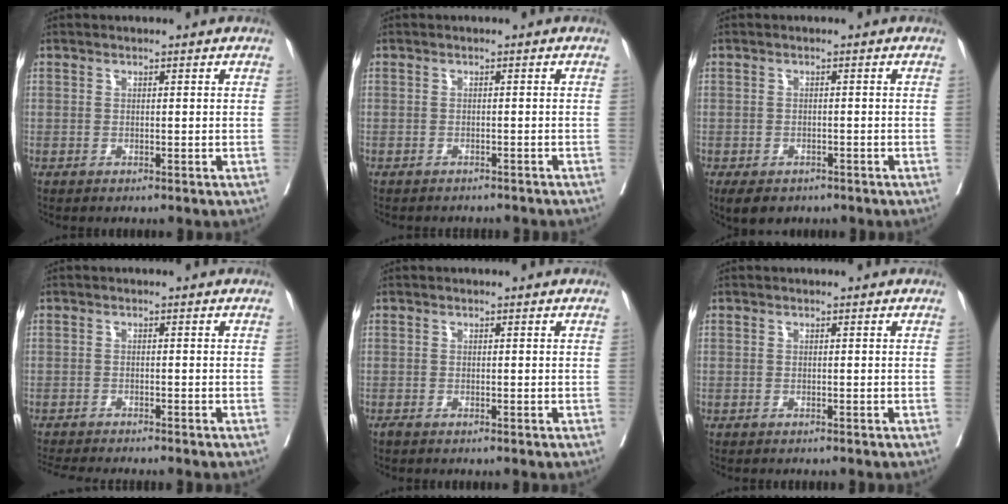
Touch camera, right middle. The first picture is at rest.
{"total": 5.5, "force": [-5.1, 1.5, 1.5], "torque": [-0.017, -0.005, -0.059]}
{"total": 5.4, "force": [-4.0, 2.8, 2.2], "torque": [-0.027, -0.003, -0.055]}
{"total": 8.4, "force": [-7.7, 0.3, 3.5], "torque": [-0.043, -0.014, -0.114]}
{"total": 0.5, "force": [-0.5, 0.0, 0.2], "torque": [-0.009, -0.003, -0.013]}
{"total": 1.5, "force": [-1.4, 0.1, 0.5], "torque": [-0.008, -0.002, -0.019]}